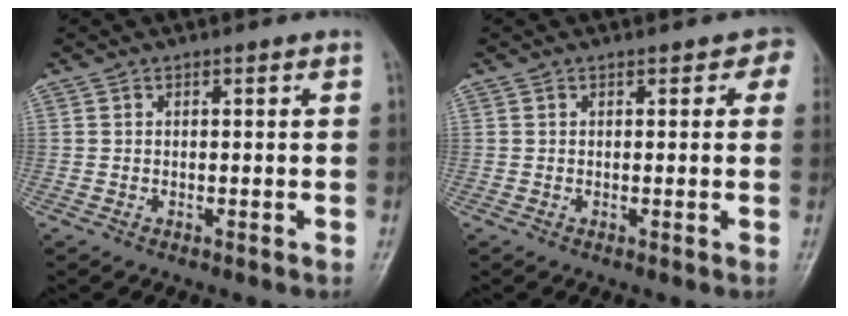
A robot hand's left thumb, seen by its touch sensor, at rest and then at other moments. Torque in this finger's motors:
{"motor_torque": [0.13, 0.25, 0.12, -0.17, 0.00]}